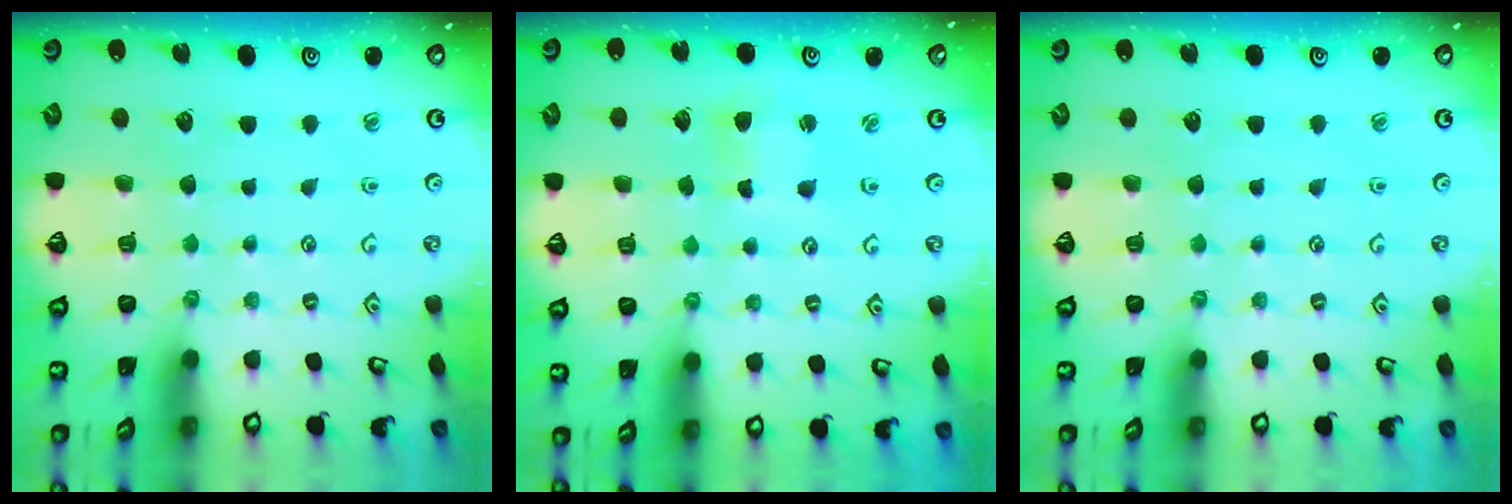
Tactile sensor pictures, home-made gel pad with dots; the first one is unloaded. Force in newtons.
{"total": 3.0, "press": 3.0, "slide": 0.2}
{"total": 0.0}